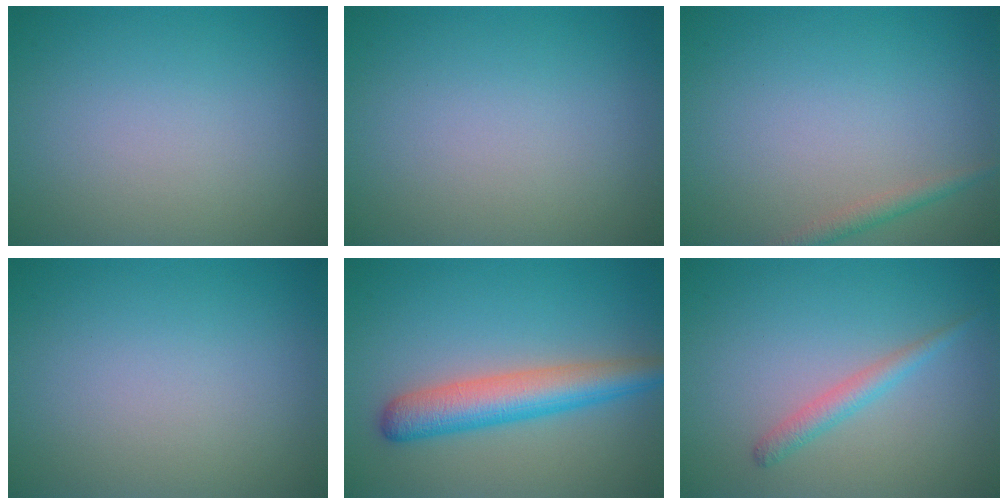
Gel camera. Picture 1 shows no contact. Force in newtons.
{"total": 0.0}
{"total": 1.4, "press": 1.4, "slide": 0.0}
{"total": 0.0}
{"total": 5.3, "press": 5.3, "slide": 0.2}
{"total": 1.7, "press": 1.7, "slide": 0.1}